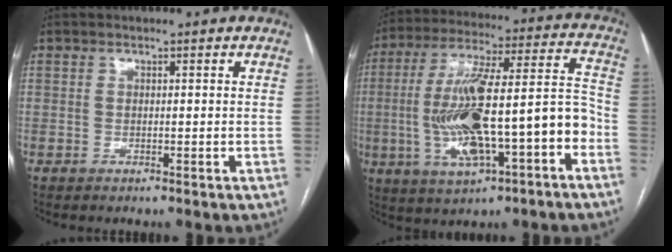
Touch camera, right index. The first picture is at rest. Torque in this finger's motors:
{"motor_torque": [1.28, -0.11, 1.05, 0.21]}